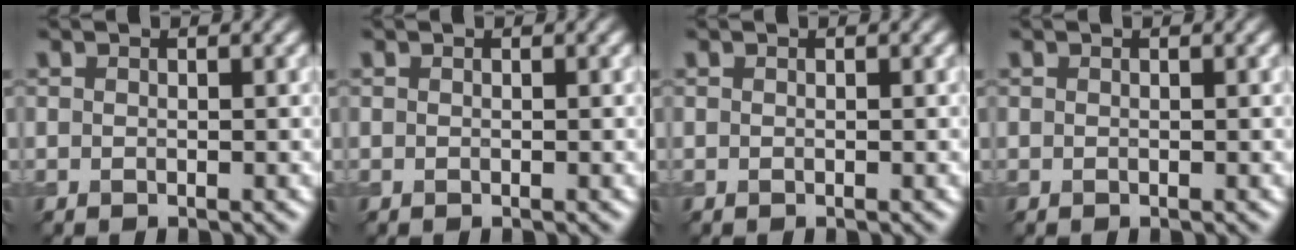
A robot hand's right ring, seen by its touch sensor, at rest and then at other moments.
{"total": 0.0}
{"total": 0.0}
{"total": 0.0}